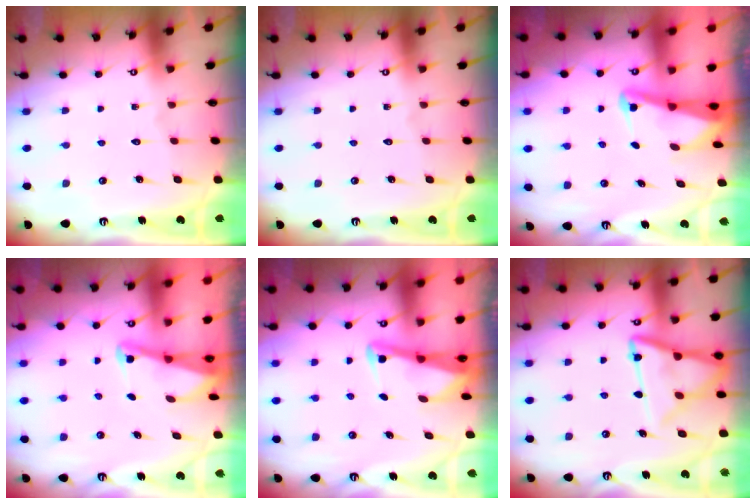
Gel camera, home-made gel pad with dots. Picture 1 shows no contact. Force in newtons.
{"total": 0.0}
{"total": 2.6, "press": 2.6, "slide": 0.5}
{"total": 2.0, "press": 2.0, "slide": 0.3}
{"total": 2.9, "press": 2.8, "slide": 0.4}
{"total": 14.6, "press": 14.5, "slide": 1.5}